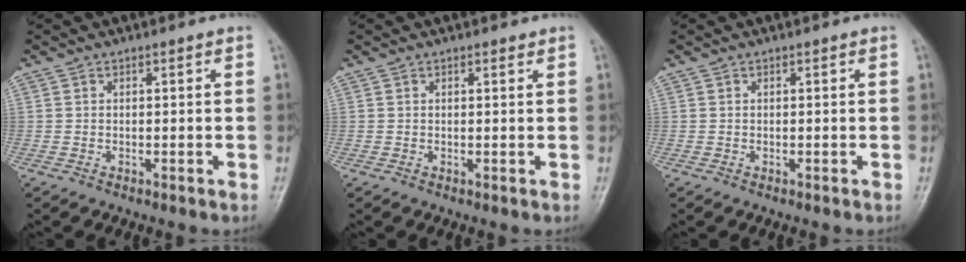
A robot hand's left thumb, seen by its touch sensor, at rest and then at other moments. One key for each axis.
{"total": 0.8, "fx": 0.6, "fy": 0.3, "fz": 0.4, "tx": -0.008, "ty": -0.003, "tz": 0.007}
{"total": 0.0}